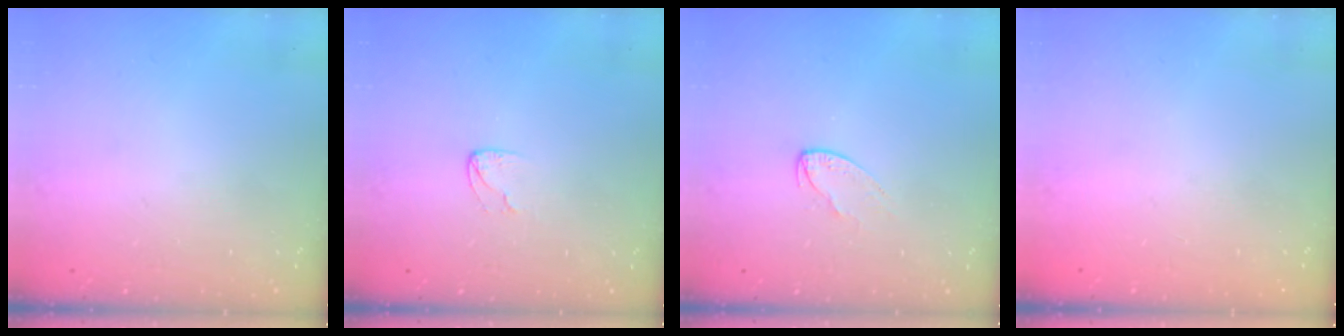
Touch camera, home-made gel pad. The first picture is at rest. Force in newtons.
{"total": 3.8, "press": 3.8, "slide": 0.3}
{"total": 4.1, "press": 4.1, "slide": 0.5}
{"total": 0.0}